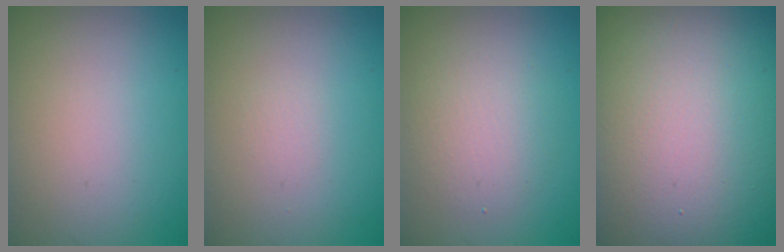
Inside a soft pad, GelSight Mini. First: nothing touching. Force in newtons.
{"total": 0.5, "press": 0.5, "slide": 0.0}
{"total": 2.9, "press": 2.9, "slide": 0.2}
{"total": 23.6, "press": 23.6, "slide": 1.1}